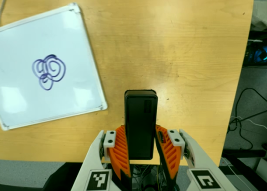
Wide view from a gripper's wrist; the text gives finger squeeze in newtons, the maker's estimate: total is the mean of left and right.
{"total": 4.4, "left": 3.0, "right": 5.8}